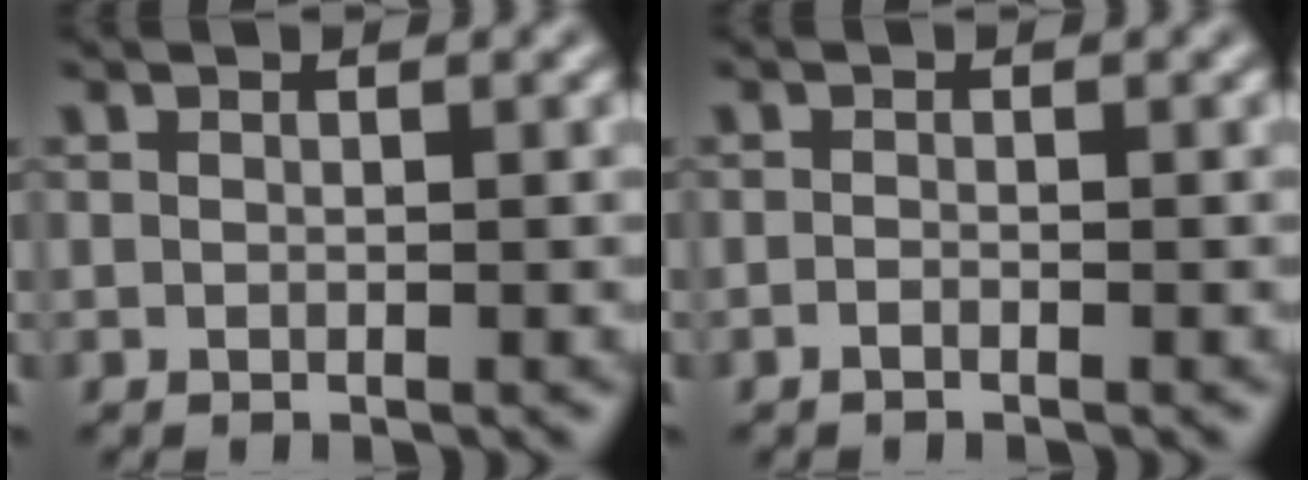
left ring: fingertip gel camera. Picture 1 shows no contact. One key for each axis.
{"total": 0.5, "fx": -0.4, "fy": 0.1, "fz": 0.3, "tx": -0.005, "ty": -0.002, "tz": -0.009}